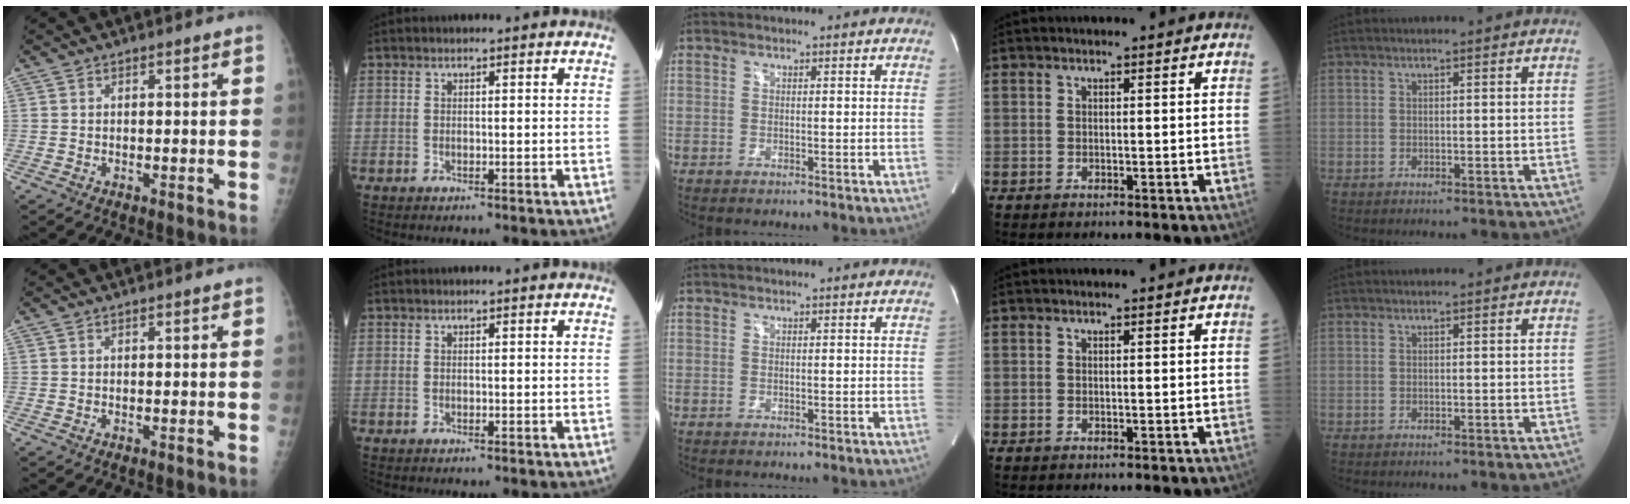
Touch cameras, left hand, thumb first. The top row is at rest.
{}